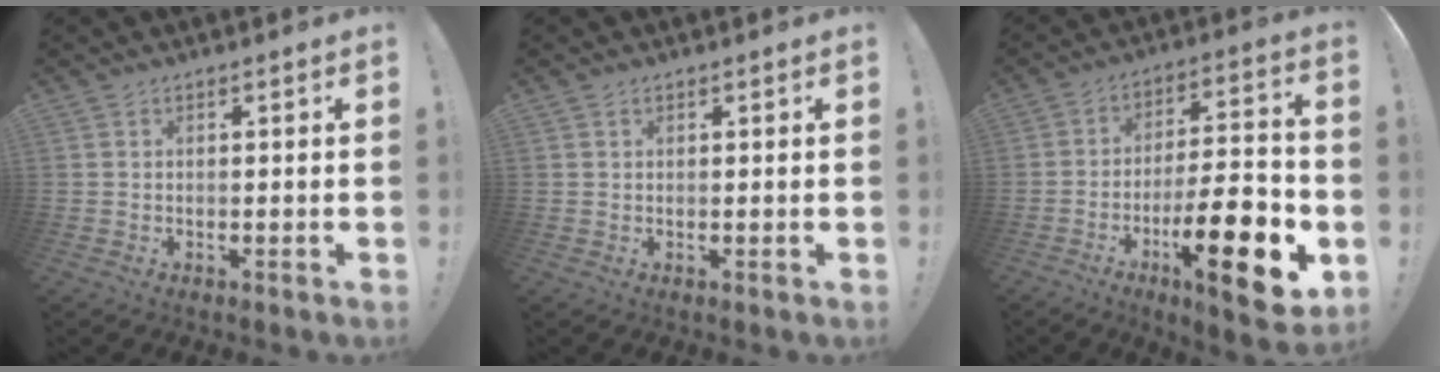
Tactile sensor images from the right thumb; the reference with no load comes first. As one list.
[{"total": 0.7, "force": [0.6, 0.3, 0.2], "torque": [0.000, -0.002, 0.010]}, {"total": 22.0, "force": [-8.5, 6.6, 19.2], "torque": [-0.290, 0.045, -0.128]}]